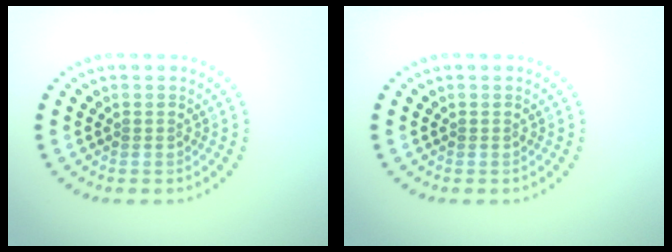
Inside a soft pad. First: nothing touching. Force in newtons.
{"total": 0.0}